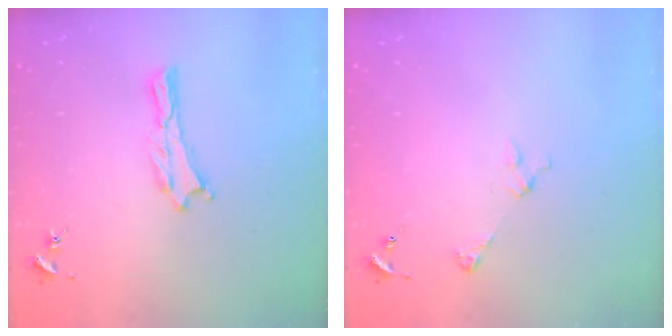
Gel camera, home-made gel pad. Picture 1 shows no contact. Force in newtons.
{"total": 2.9, "press": 2.9, "slide": 0.3}